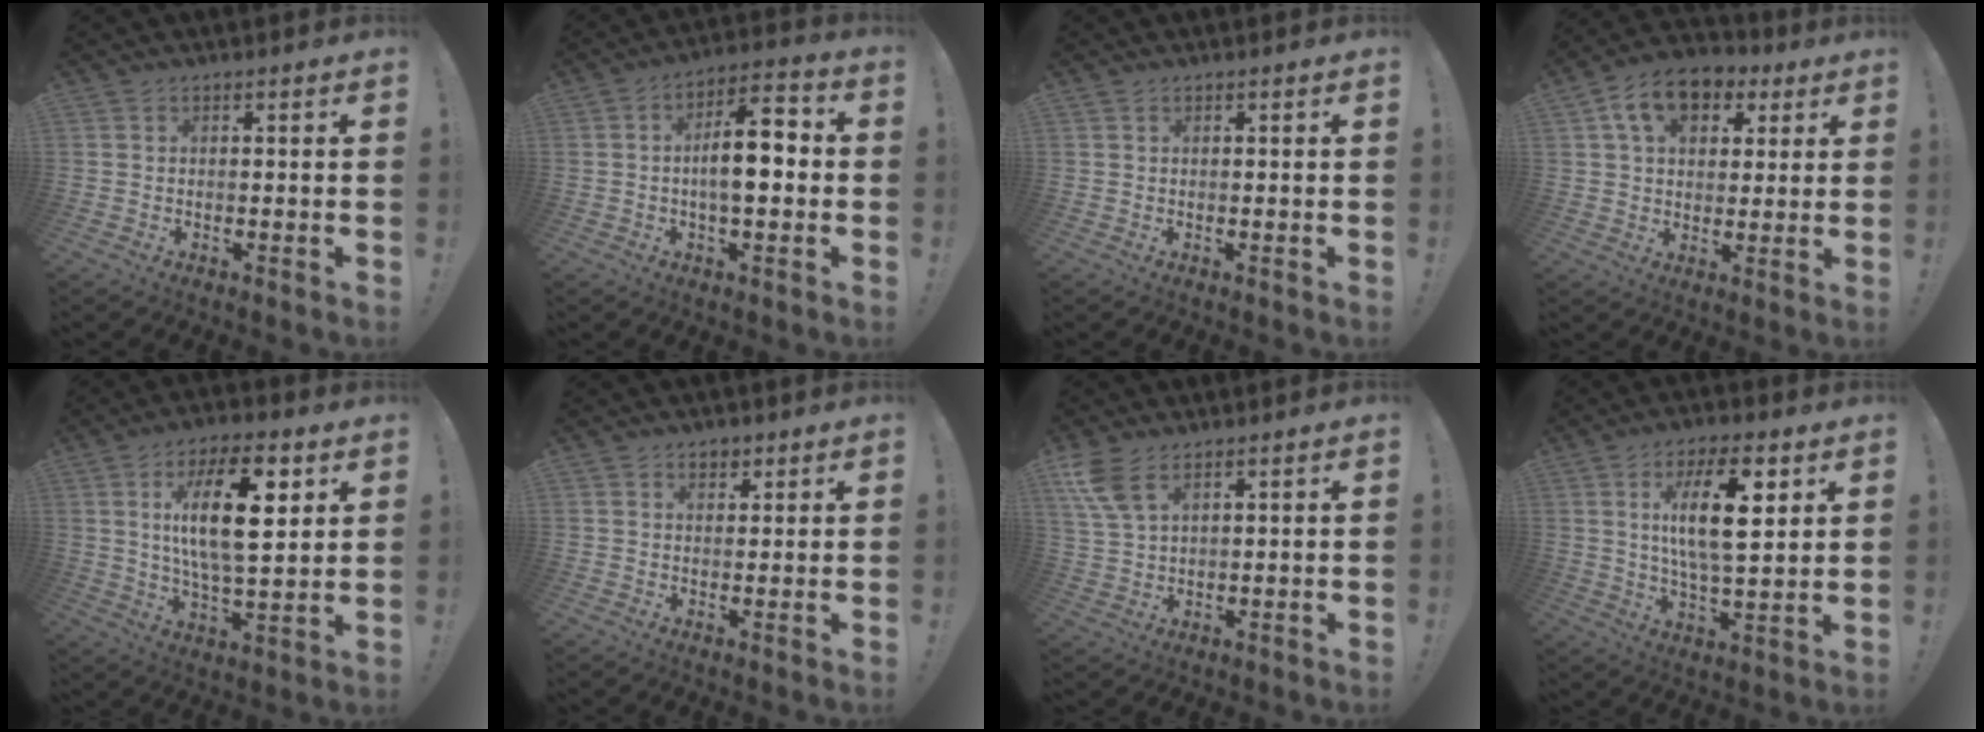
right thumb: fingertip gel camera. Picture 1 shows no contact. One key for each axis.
{"total": 12.3, "fx": -1.0, "fy": 5.4, "fz": 11.0, "tx": -0.168, "ty": 0.013, "tz": -0.021}
{"total": 0.0}
{"total": 12.2, "fx": 5.3, "fy": 8.6, "fz": 6.8, "tx": -0.107, "ty": -0.013, "tz": 0.102}
{"total": 18.0, "fx": 5.6, "fy": 6.4, "fz": 15.9, "tx": -0.280, "ty": -0.007, "tz": 0.077}
{"total": 2.6, "fx": 1.8, "fy": 1.7, "fz": 1.0, "tx": -0.005, "ty": -0.008, "tz": 0.029}
{"total": 7.7, "fx": 4.6, "fy": 3.5, "fz": 5.0, "tx": -0.101, "ty": -0.016, "tz": 0.090}
{"total": 15.1, "fx": 5.1, "fy": 4.9, "fz": 13.4, "tx": -0.229, "ty": -0.008, "tz": 0.073}